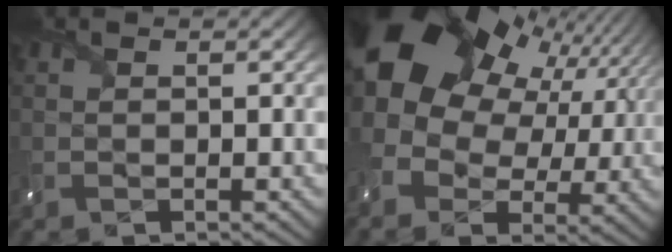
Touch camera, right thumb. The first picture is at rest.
{"total": 19.7, "force": [5.6, 13.4, 13.3], "torque": [-0.272, 0.019, 0.102]}